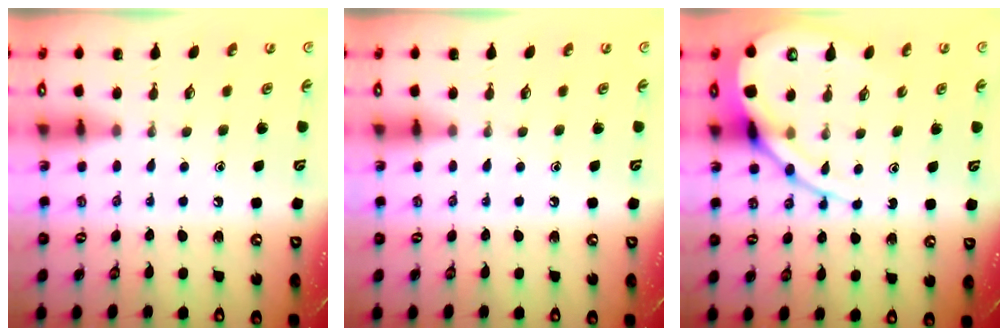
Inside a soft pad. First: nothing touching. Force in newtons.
{"total": 0.0}
{"total": 11.3, "press": 11.3, "slide": 1.2}